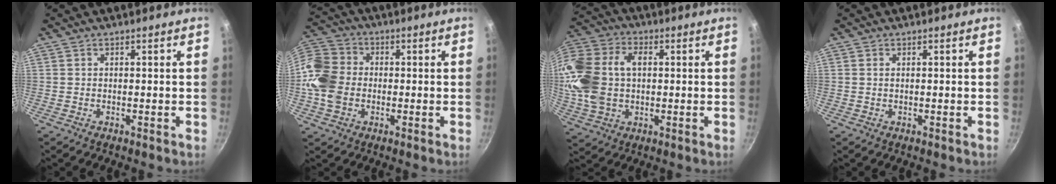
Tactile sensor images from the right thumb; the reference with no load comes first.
{"total": 12.6, "force": [-1.3, 10.2, 7.2], "torque": [-0.130, 0.019, -0.044]}
{"total": 17.9, "force": [1.4, 12.5, 12.8], "torque": [-0.253, 0.028, 0.023]}
{"total": 0.5, "force": [0.2, 0.2, 0.4], "torque": [-0.008, 0.001, 0.003]}